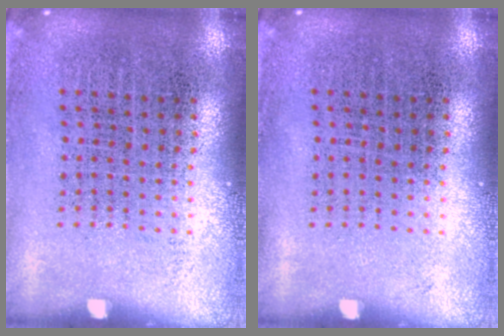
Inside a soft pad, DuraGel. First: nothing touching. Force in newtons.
{"total": 0.0}